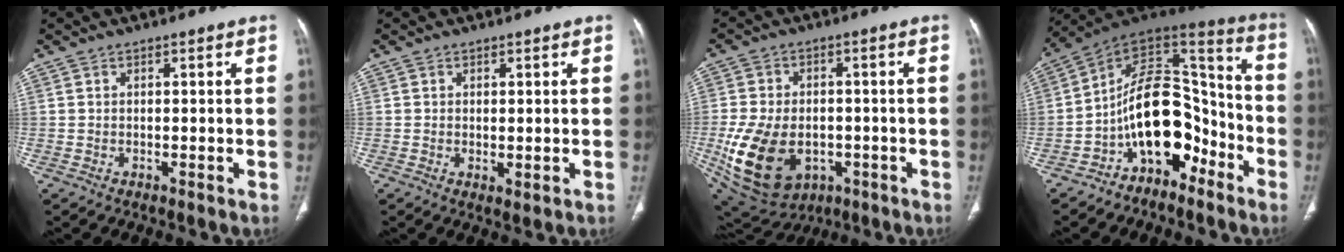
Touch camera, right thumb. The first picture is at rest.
{"total": 1.5, "force": [-0.1, 0.6, 1.3], "torque": [-0.028, -0.009, 0.004]}
{"total": 18.1, "force": [-4.6, 12.5, 12.3], "torque": [-0.241, 0.003, -0.050]}
{"total": 17.0, "force": [-8.1, 10.0, 11.1], "torque": [-0.139, 0.109, -0.142]}